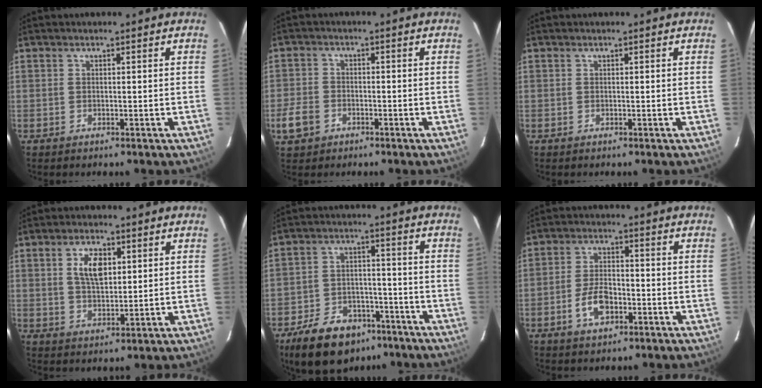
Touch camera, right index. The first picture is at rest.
{"total": 5.9, "force": [-2.9, 4.5, 2.5], "torque": [-0.068, 0.006, -0.051]}
{"total": 0.0}
{"total": 6.6, "force": [2.1, 3.3, 5.3], "torque": [-0.097, 0.007, 0.041]}
{"total": 15.0, "force": [-10.2, 8.7, 6.8], "torque": [-0.153, 0.014, -0.149]}
{"total": 6.8, "force": [-2.9, 3.7, 4.9], "torque": [-0.102, 0.006, -0.048]}